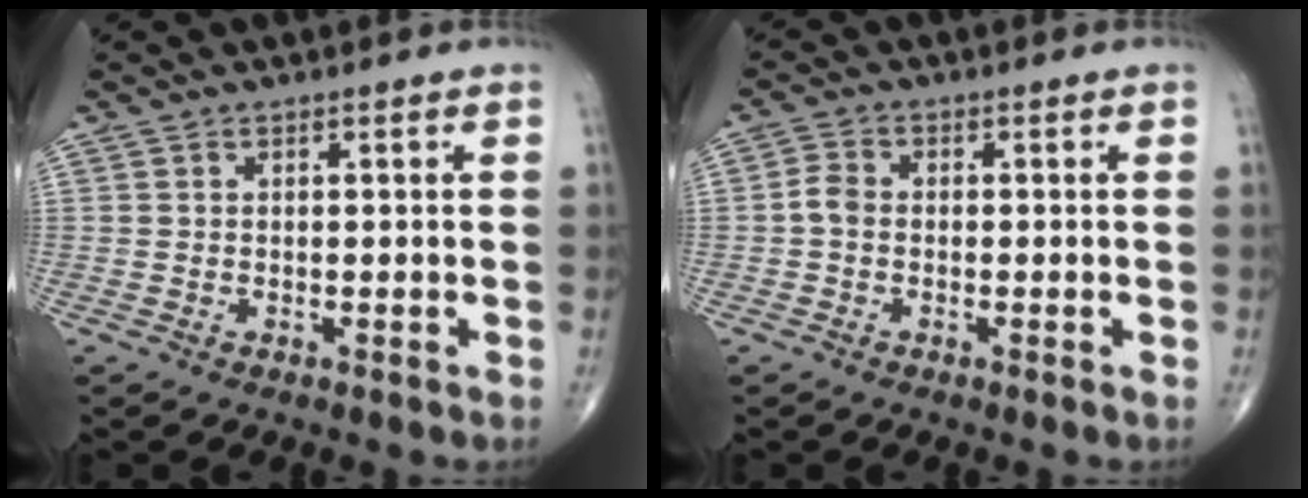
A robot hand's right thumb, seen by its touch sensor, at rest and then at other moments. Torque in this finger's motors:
{"motor_torque": [0.27, 0.51, 0.32, -0.01, 0.04]}